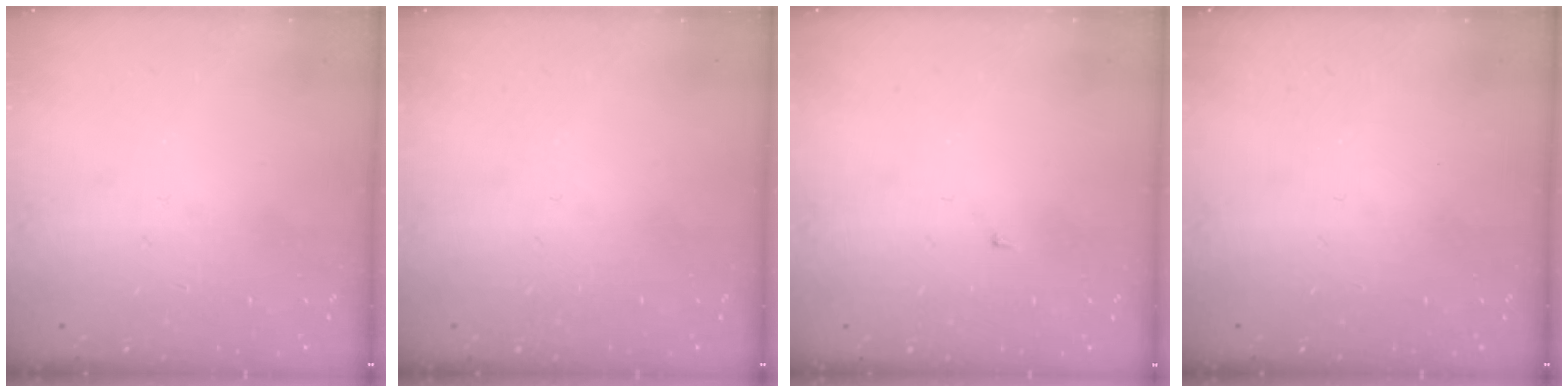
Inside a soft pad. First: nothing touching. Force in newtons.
{"total": 0.0}
{"total": 1.4, "press": 1.3, "slide": 0.1}
{"total": 0.0}